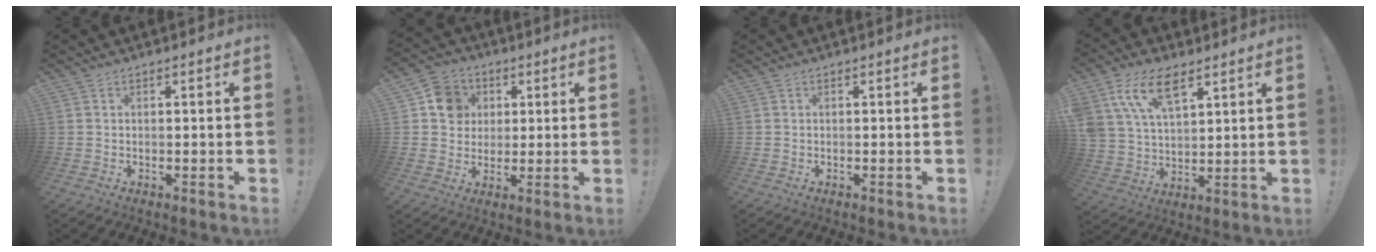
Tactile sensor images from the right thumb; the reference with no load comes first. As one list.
[{"total": 10.6, "force": [2.9, 9.7, 3.3], "torque": [-0.034, -0.005, 0.059]}, {"total": 0.0}, {"total": 13.9, "force": [7.9, 7.4, 8.8], "torque": [-0.172, -0.027, 0.147]}]